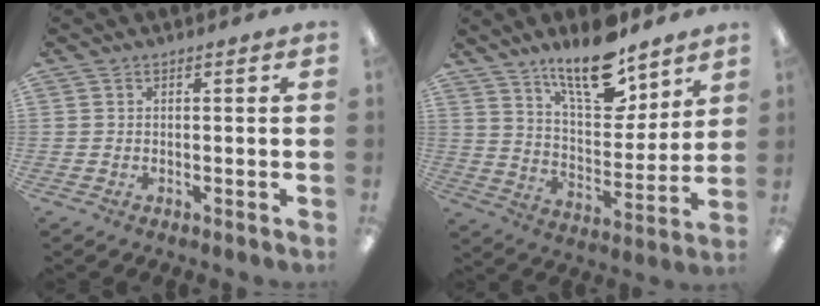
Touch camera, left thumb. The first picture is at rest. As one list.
[{"total": 15.7, "force": [11.5, 6.0, 8.7], "torque": [-0.136, -0.071, 0.198]}]